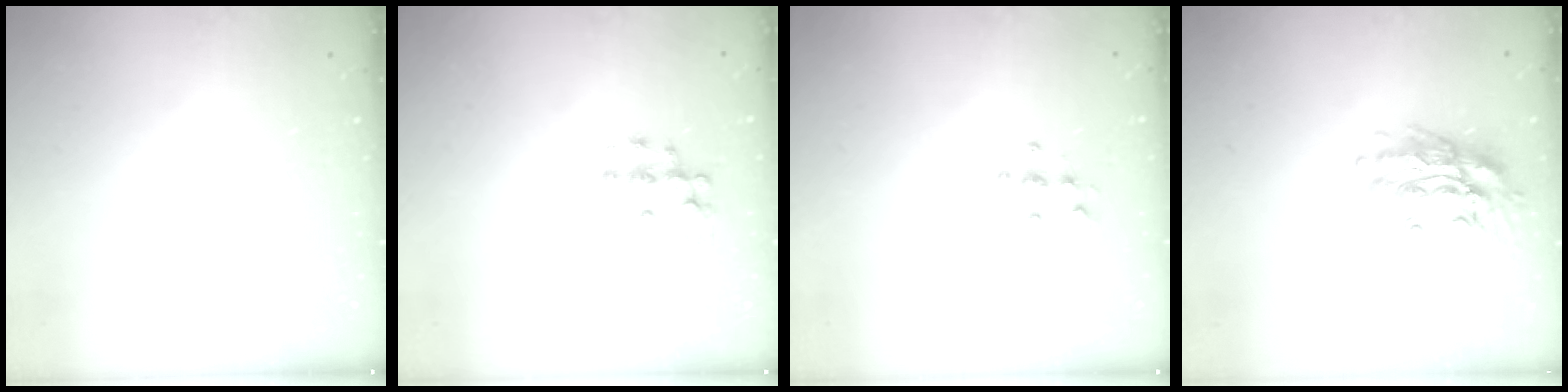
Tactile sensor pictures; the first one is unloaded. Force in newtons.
{"total": 7.5, "press": 7.5, "slide": 0.4}
{"total": 5.5, "press": 5.5, "slide": 0.4}
{"total": 16.7, "press": 16.5, "slide": 2.3}